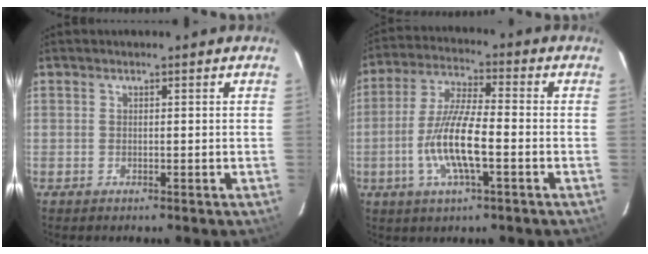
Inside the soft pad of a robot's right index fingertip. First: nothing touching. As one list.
[{"total": 11.6, "force": [-3.4, 2.4, 10.9], "torque": [-0.223, -0.003, -0.065]}]